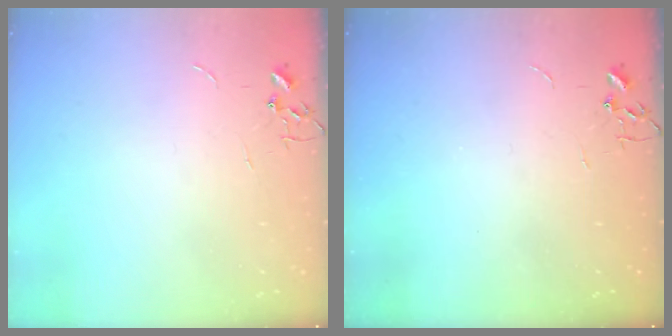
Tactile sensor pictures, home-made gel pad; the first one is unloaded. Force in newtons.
{"total": 0.0}